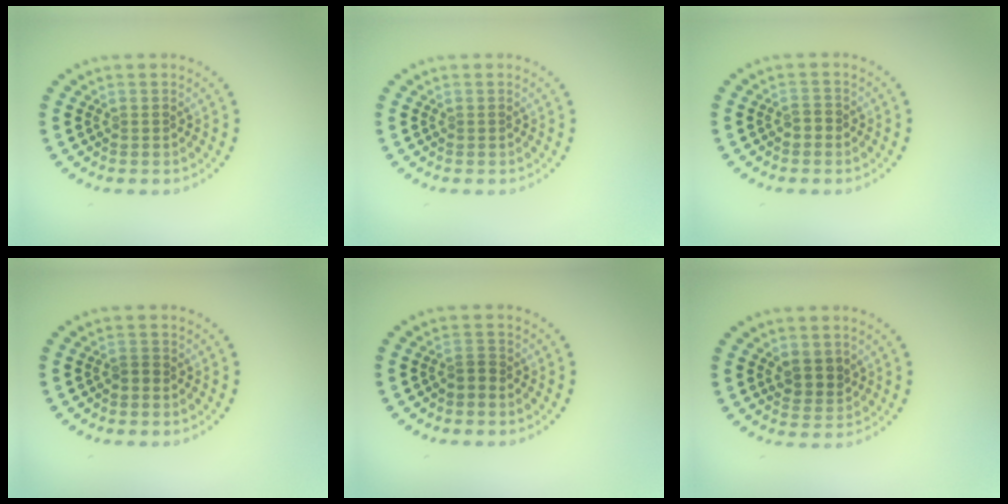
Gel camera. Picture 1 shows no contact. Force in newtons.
{"total": 0.0}
{"total": 0.9, "press": 0.8, "slide": 0.4}
{"total": 0.7, "press": 0.6, "slide": 0.4}
{"total": 1.2, "press": 1.0, "slide": 0.8}
{"total": 2.2, "press": 2.0, "slide": 1.0}